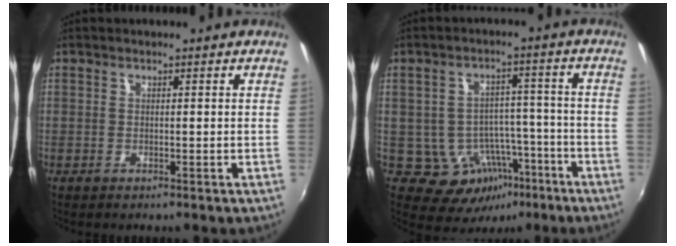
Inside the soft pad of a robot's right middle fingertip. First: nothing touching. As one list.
[{"total": 9.3, "force": [-4.5, 7.3, 3.6], "torque": [-0.062, 0.026, -0.041]}]